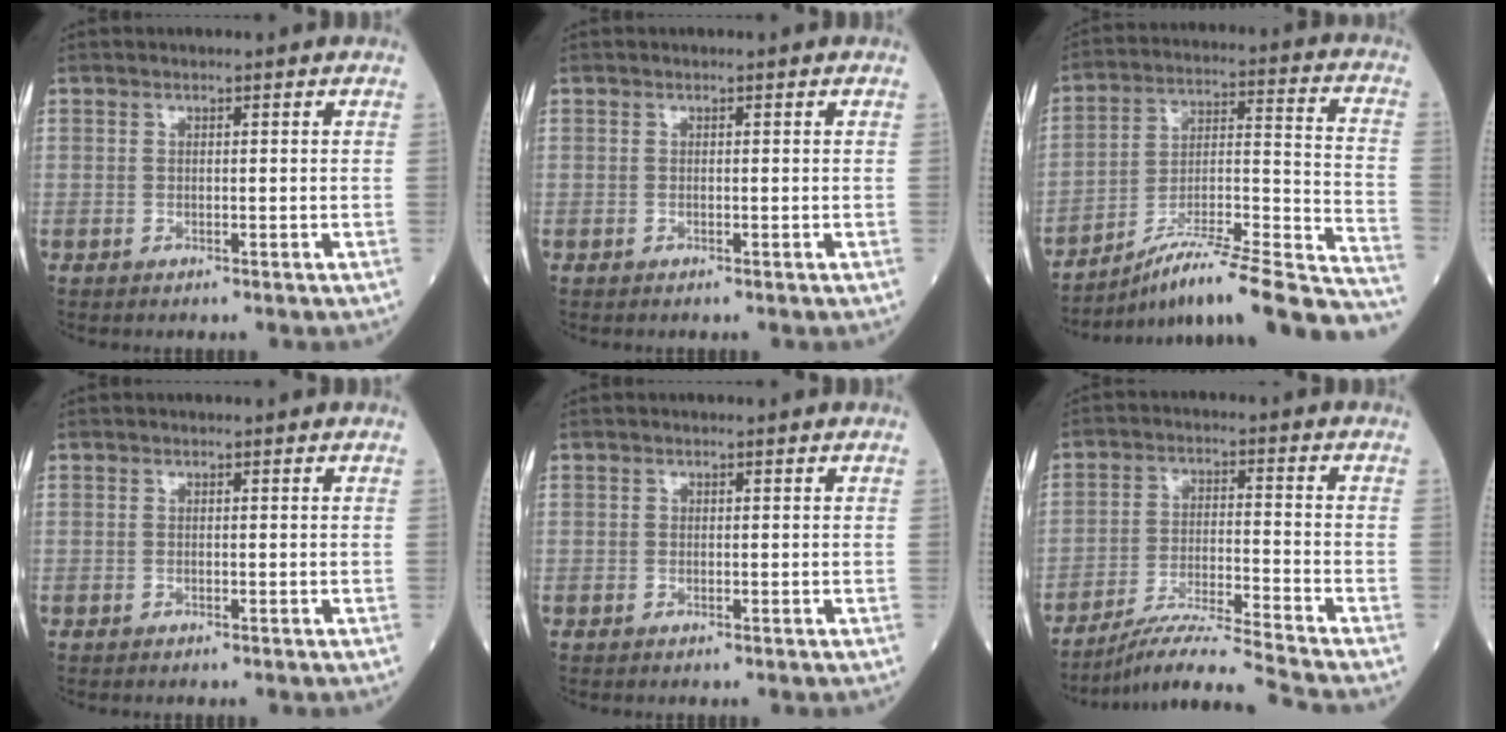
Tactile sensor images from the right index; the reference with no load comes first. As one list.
[{"total": 0.0}, {"total": 25.3, "force": [-21.7, 1.0, 12.9], "torque": [-0.138, 0.007, -0.329]}, {"total": 0.0}, {"total": 0.0}, {"total": 10.8, "force": [-9.7, -2.7, 3.9], "torque": [-0.063, -0.013, -0.173]}]